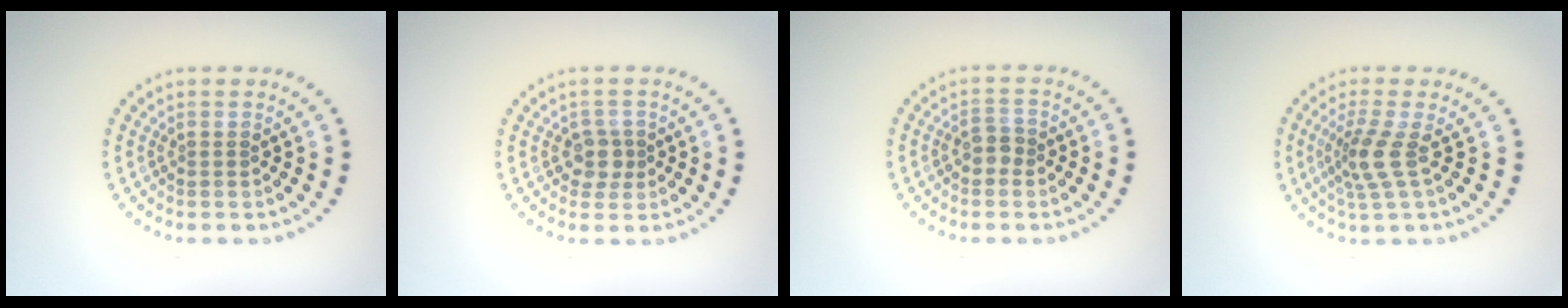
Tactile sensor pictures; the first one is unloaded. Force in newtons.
{"total": 2.0, "press": 1.7, "slide": 1.0}
{"total": 1.6, "press": 1.6, "slide": 0.5}
{"total": 2.8, "press": 2.0, "slide": 2.0}